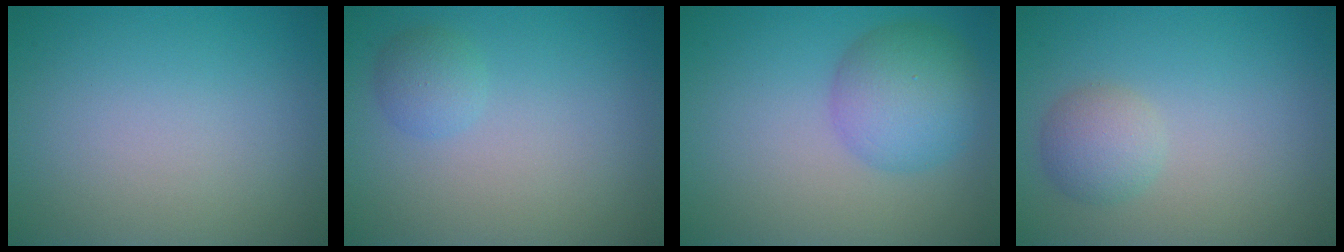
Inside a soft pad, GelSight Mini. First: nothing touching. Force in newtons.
{"total": 1.6, "press": 1.6, "slide": 0.1}
{"total": 5.1, "press": 5.1, "slide": 0.2}
{"total": 2.4, "press": 2.4, "slide": 0.0}